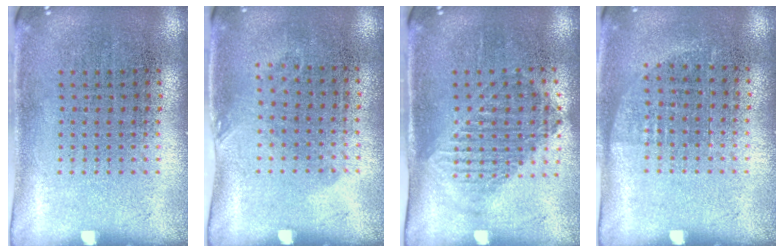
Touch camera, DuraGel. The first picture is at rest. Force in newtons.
{"total": 0.8, "press": 0.6, "slide": 0.5}
{"total": 1.3, "press": 1.1, "slide": 0.6}
{"total": 0.7, "press": 0.6, "slide": 0.3}